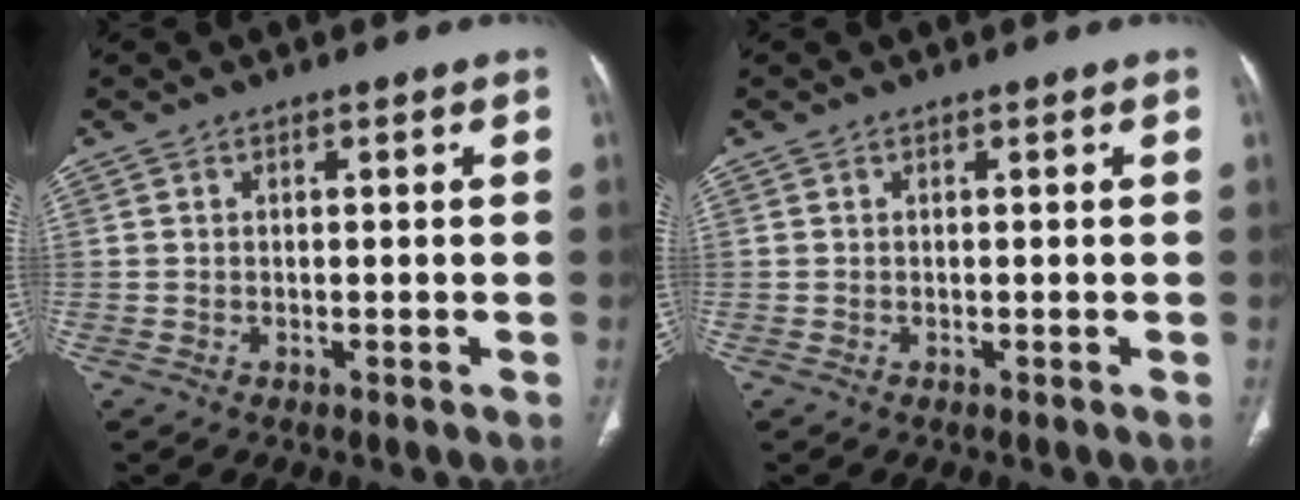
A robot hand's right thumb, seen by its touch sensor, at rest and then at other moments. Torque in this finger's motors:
{"motor_torque": [0.09, 0.09, -0.04, -0.03, 0.02]}